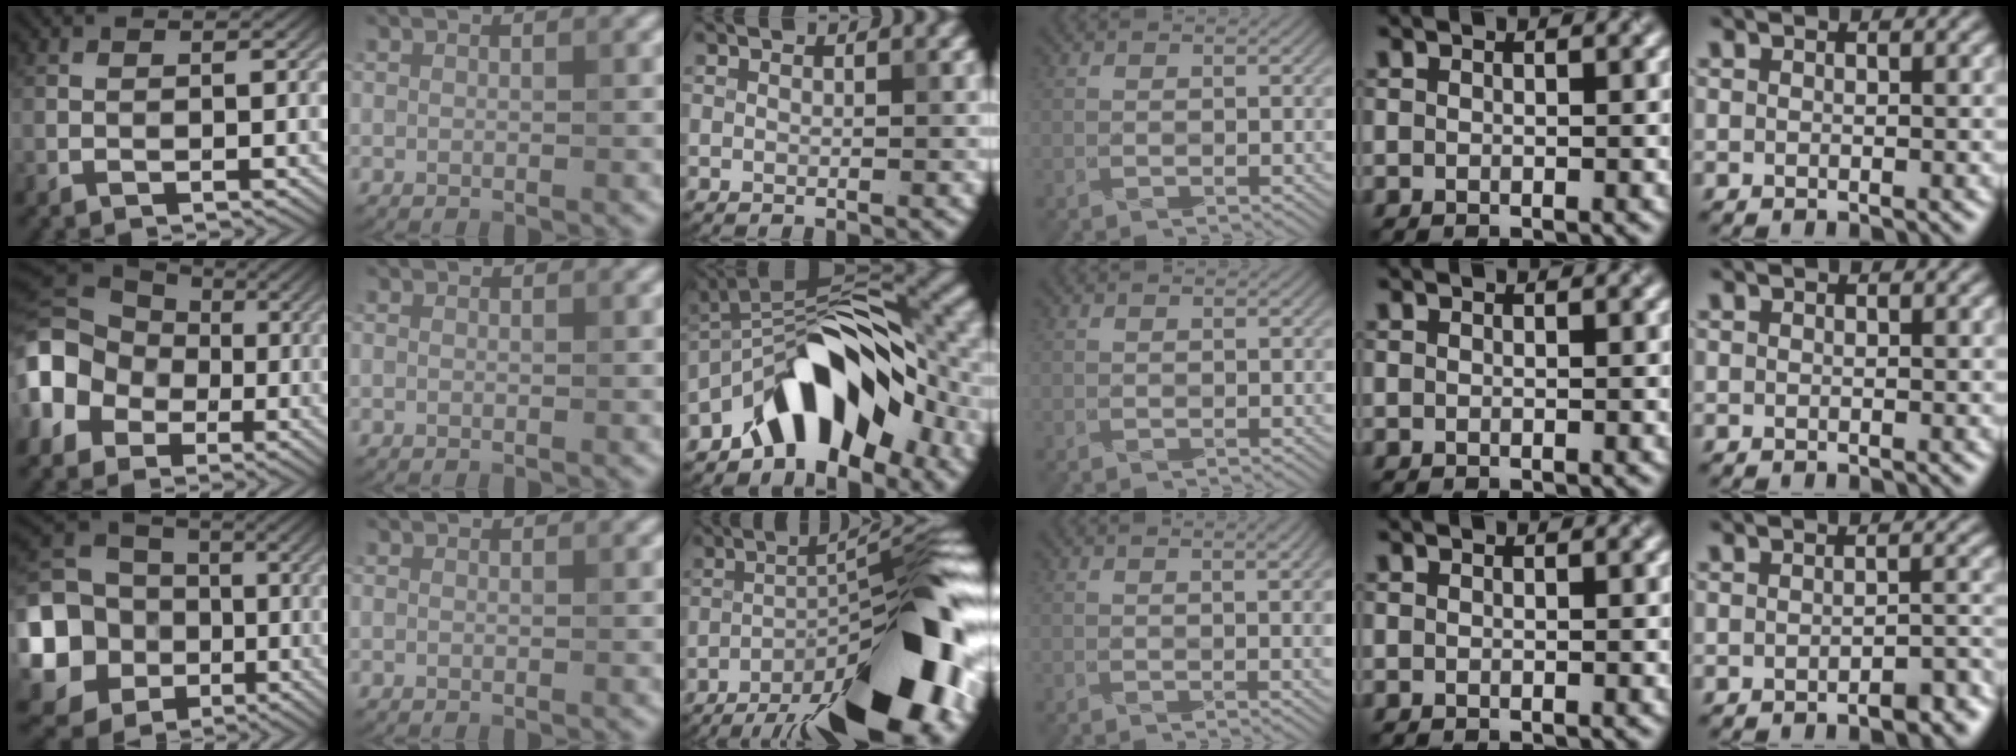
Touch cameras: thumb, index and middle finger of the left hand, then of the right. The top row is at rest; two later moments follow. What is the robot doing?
{"motion": "wrap", "object": "string"}